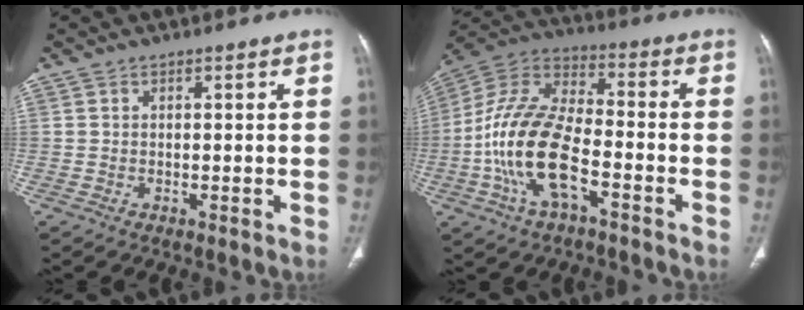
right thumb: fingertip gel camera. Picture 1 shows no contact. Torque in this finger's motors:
{"motor_torque": [0.88, 0.97, 2.17, -0.58, 0.54]}